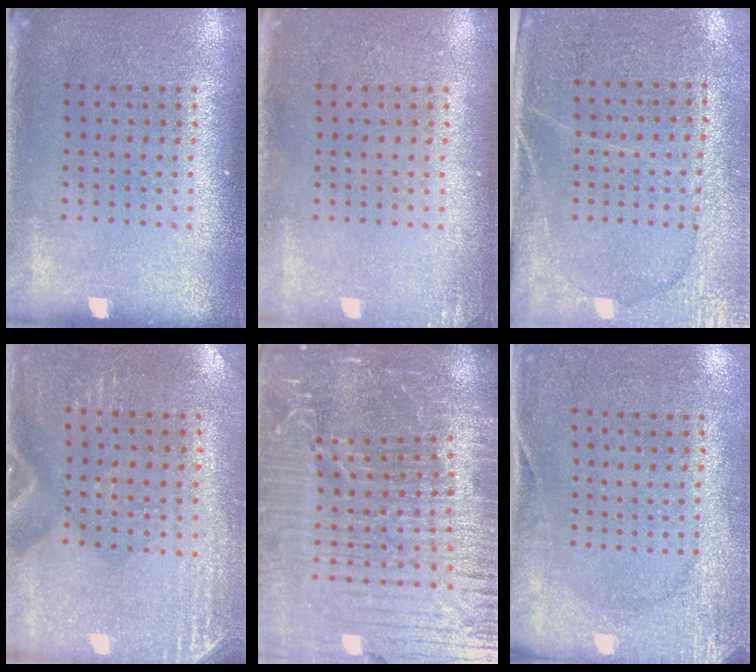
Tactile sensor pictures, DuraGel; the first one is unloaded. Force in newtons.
{"total": 1.0, "press": 1.0, "slide": 0.1}
{"total": 2.9, "press": 2.6, "slide": 1.3}
{"total": 2.9, "press": 2.5, "slide": 1.3}
{"total": 7.1, "press": 6.2, "slide": 3.5}
{"total": 2.8, "press": 2.1, "slide": 1.8}